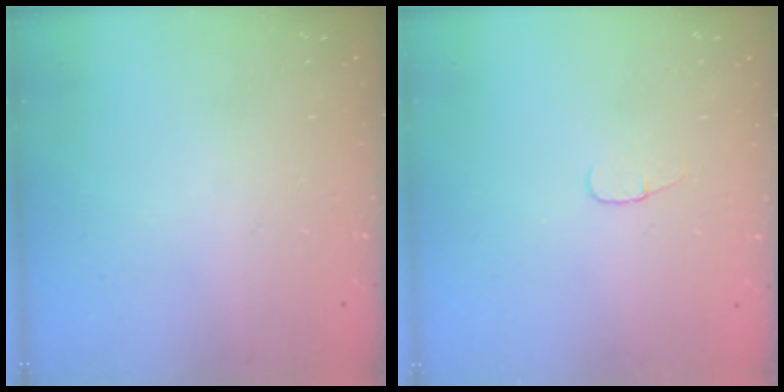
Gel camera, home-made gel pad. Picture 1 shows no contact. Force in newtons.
{"total": 3.4, "press": 3.3, "slide": 0.4}